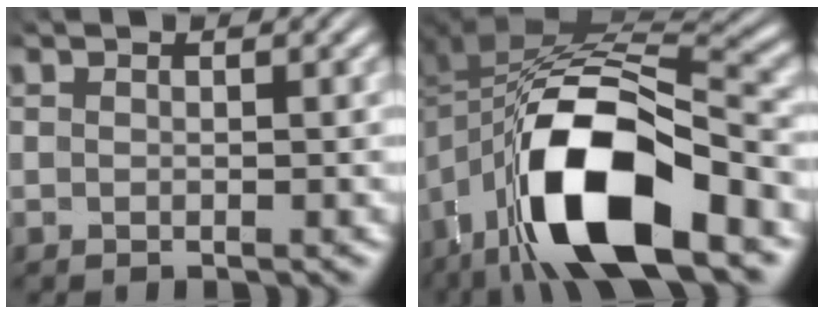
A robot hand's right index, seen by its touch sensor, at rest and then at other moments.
{"total": 14.8, "force": [-4.6, 7.9, 11.7], "torque": [-0.234, -0.036, -0.059]}